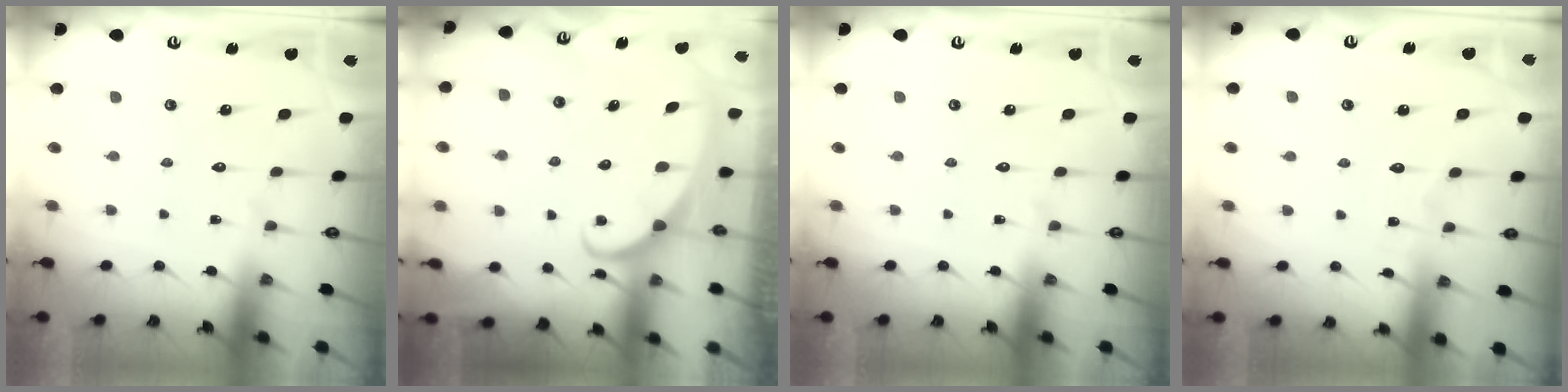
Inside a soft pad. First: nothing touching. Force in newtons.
{"total": 2.4, "press": 2.4, "slide": 0.3}
{"total": 0.0}
{"total": 3.1, "press": 3.1, "slide": 0.4}